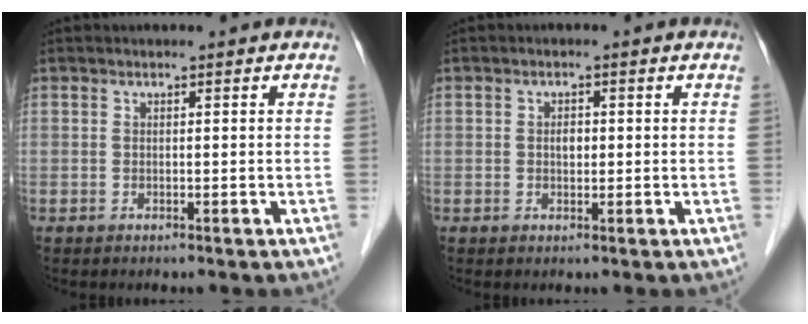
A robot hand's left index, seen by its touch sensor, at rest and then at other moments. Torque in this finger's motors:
{"motor_torque": [0.16, 0.11, -0.01, 0.00]}